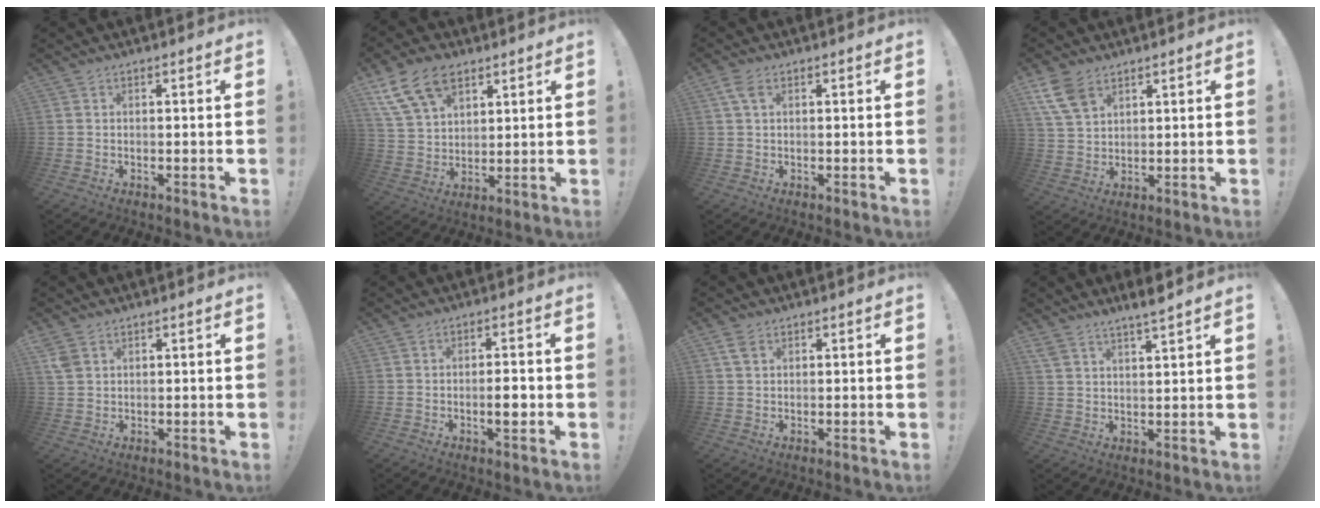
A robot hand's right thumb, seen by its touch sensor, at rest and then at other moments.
{"total": 14.5, "force": [8.6, 9.3, 7.1], "torque": [-0.122, -0.038, 0.164]}
{"total": 3.8, "force": [1.4, 2.2, 2.8], "torque": [-0.062, 0.008, 0.028]}
{"total": 9.1, "force": [5.3, 5.5, 4.9], "torque": [-0.100, -0.016, 0.108]}
{"total": 3.6, "force": [2.0, 2.4, 1.8], "torque": [-0.037, 0.000, 0.042]}
{"total": 4.3, "force": [-1.2, 1.0, 4.0], "torque": [-0.054, -0.002, -0.023]}
{"total": 3.0, "force": [1.6, 1.9, 1.7], "torque": [-0.034, 0.002, 0.031]}
{"total": 5.3, "force": [4.7, 0.3, 2.3], "torque": [-0.044, -0.027, 0.085]}